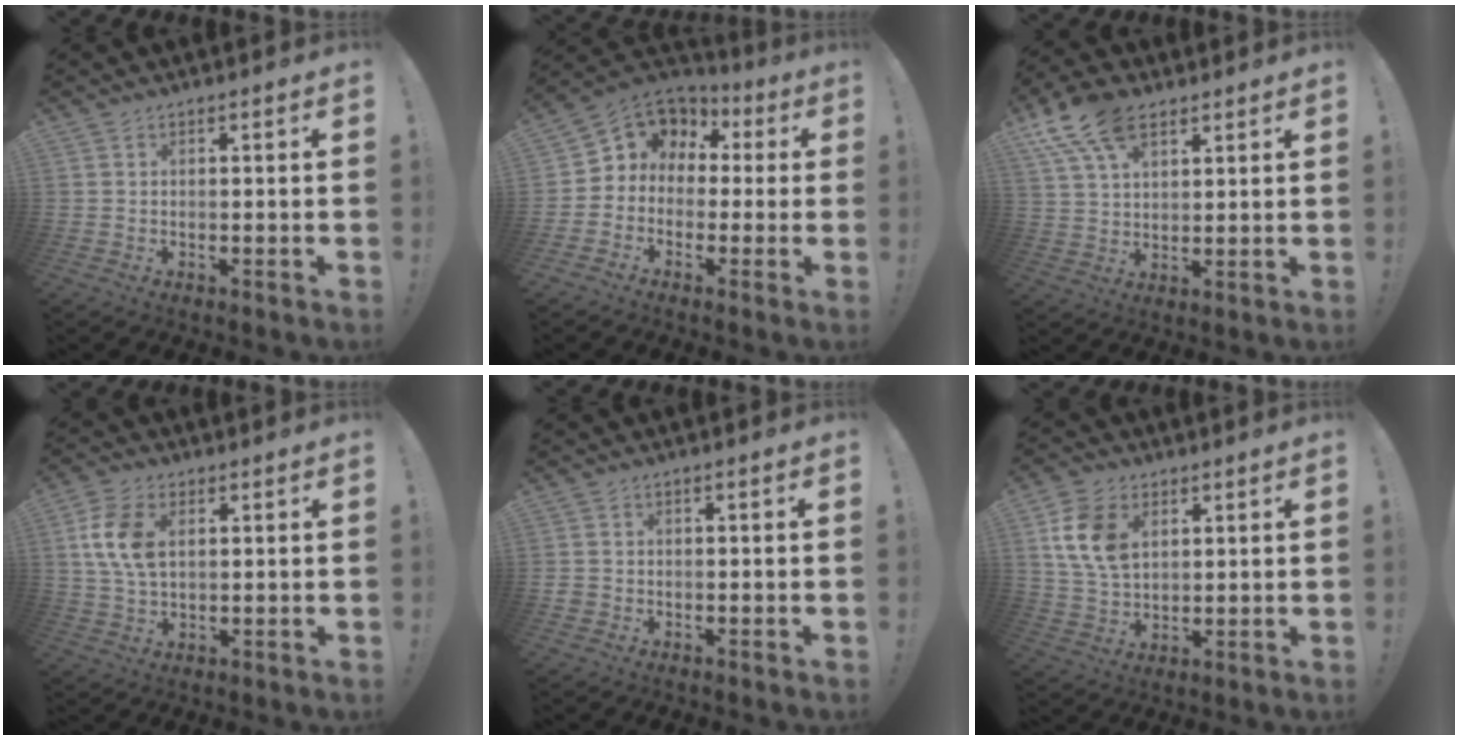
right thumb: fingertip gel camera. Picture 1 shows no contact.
{"total": 6.9, "force": [0.3, 6.5, 2.3], "torque": [-0.036, -0.002, 0.012]}
{"total": 13.4, "force": [7.8, 7.4, 8.0], "torque": [-0.154, -0.025, 0.146]}
{"total": 10.8, "force": [2.6, 7.0, 7.7], "torque": [-0.140, 0.001, 0.048]}
{"total": 1.6, "force": [-0.5, 1.4, 0.6], "torque": [-0.009, 0.004, -0.009]}
{"total": 13.3, "force": [4.7, 9.4, 8.2], "torque": [-0.142, -0.007, 0.093]}